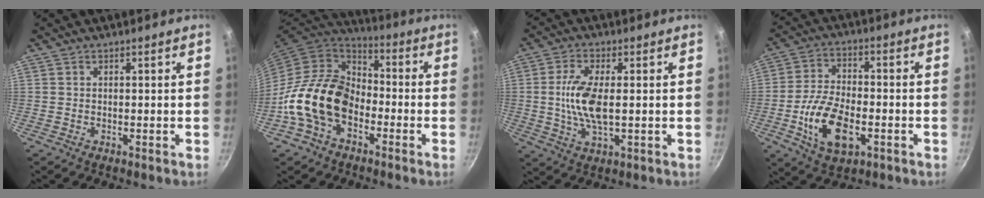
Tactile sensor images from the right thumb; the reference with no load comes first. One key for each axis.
{"total": 17.5, "fx": -5.1, "fy": 12.1, "fz": 11.6, "tx": -0.180, "ty": 0.048, "tz": -0.115}
{"total": 9.2, "fx": 0.2, "fy": 3.7, "fz": 8.4, "tx": -0.172, "ty": -0.001, "tz": 0.003}
{"total": 13.3, "fx": -3.9, "fy": 7.2, "fz": 10.5, "tx": -0.189, "ty": 0.018, "tz": -0.072}